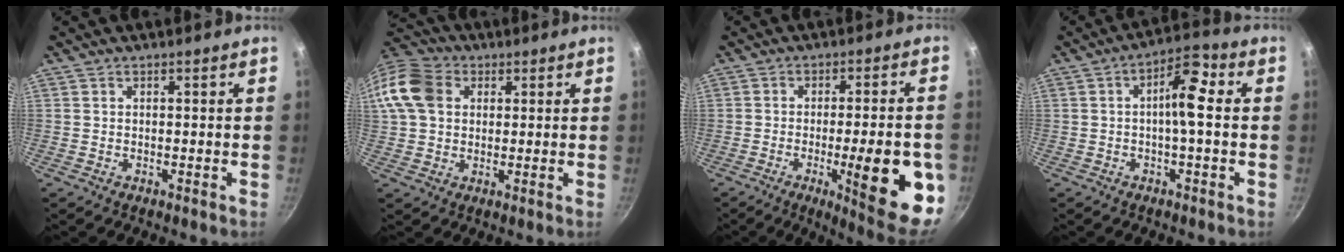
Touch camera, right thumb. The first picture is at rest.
{"total": 12.7, "force": [2.9, 10.0, 7.2], "torque": [-0.135, 0.018, 0.037]}
{"total": 17.9, "force": [-4.7, 4.2, 16.8], "torque": [-0.199, 0.008, -0.060]}
{"total": 7.2, "force": [0.2, 2.4, 6.8], "torque": [-0.114, 0.027, -0.003]}